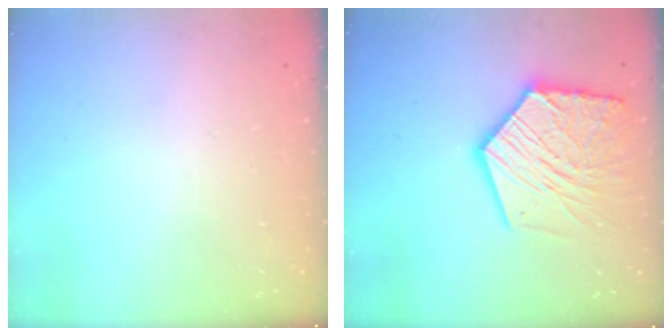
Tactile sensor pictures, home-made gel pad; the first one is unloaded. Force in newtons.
{"total": 19.1, "press": 19.0, "slide": 1.8}